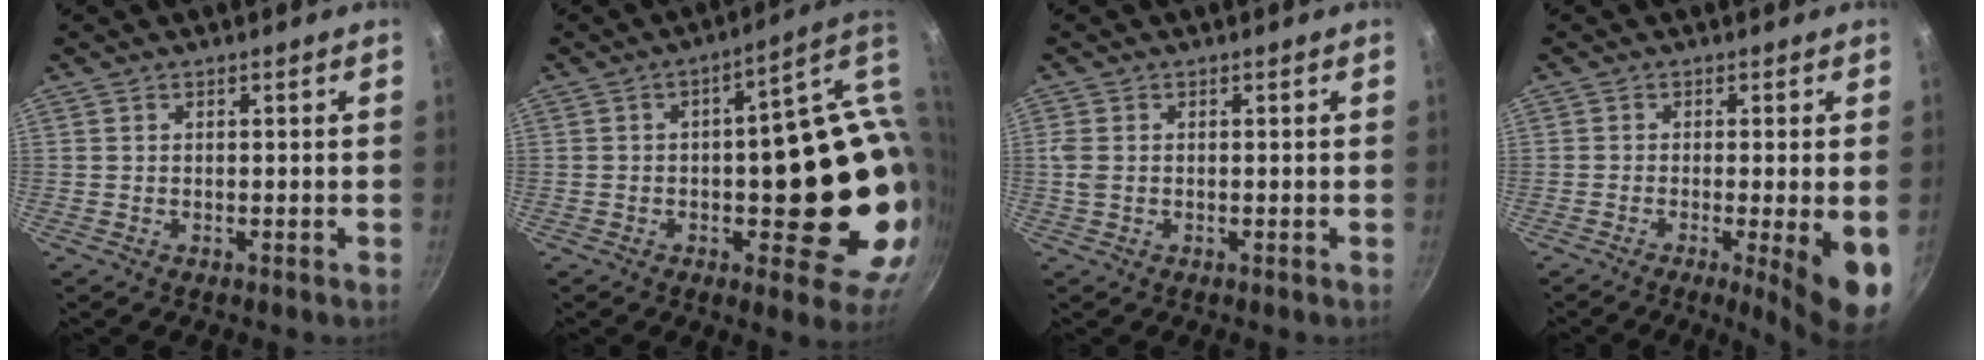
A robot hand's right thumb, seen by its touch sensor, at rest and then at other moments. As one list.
[{"total": 22.1, "force": [0.6, 8.8, 20.2], "torque": [-0.206, -0.003, 0.016]}, {"total": 2.1, "force": [0.1, 1.4, 1.5], "torque": [-0.035, 0.001, 0.001]}, {"total": 9.6, "force": [-2.6, 1.1, 9.1], "torque": [-0.123, -0.004, -0.032]}]